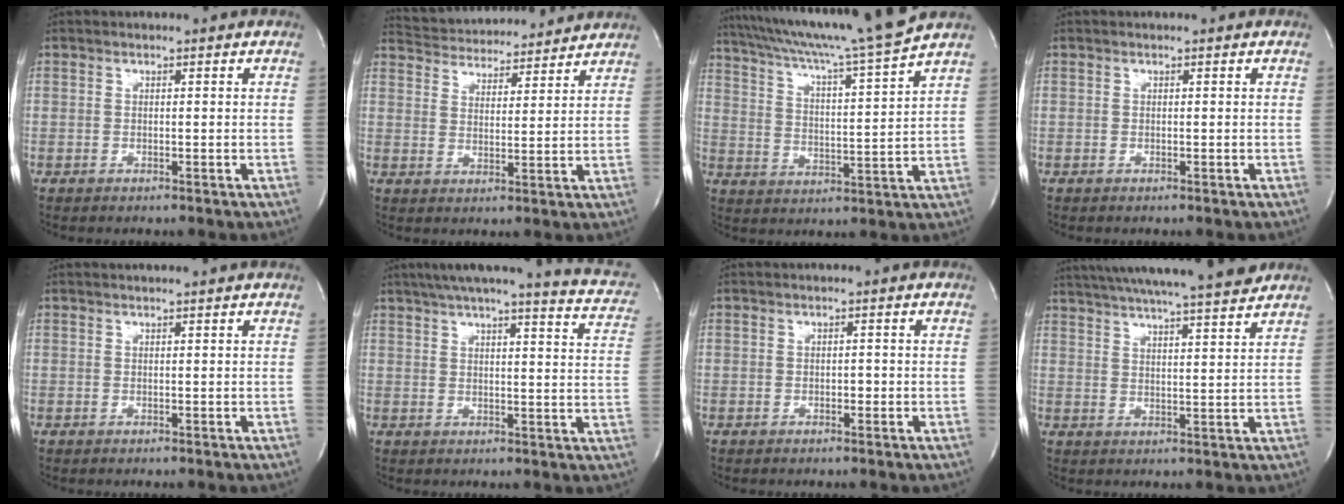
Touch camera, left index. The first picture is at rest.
{"total": 14.8, "force": [14.1, 2.7, 3.4], "torque": [-0.059, 0.026, 0.206]}
{"total": 18.3, "force": [16.0, -2.1, 8.6], "torque": [-0.154, -0.024, 0.243]}
{"total": 0.0}
{"total": 1.9, "force": [1.8, -0.4, 0.6], "torque": [-0.010, 0.005, 0.023]}
{"total": 17.1, "force": [13.9, 2.1, 9.7], "torque": [-0.127, -0.002, 0.154]}
{"total": 0.8, "force": [-0.4, 0.4, 0.5], "torque": [-0.007, -0.002, -0.007]}
{"total": 19.4, "force": [17.3, 0.2, 8.8], "torque": [-0.154, -0.001, 0.244]}